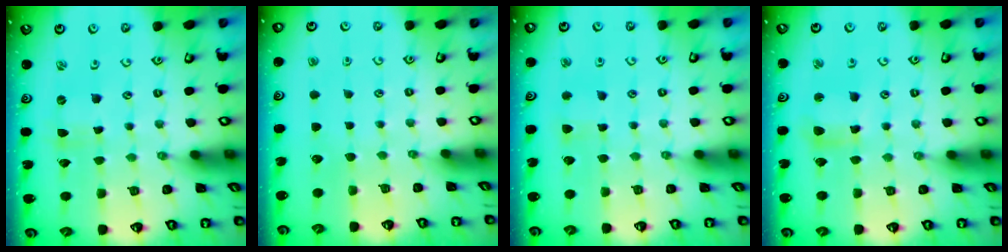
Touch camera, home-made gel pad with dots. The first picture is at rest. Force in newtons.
{"total": 0.0}
{"total": 2.9, "press": 2.9, "slide": 0.5}
{"total": 6.2, "press": 6.1, "slide": 0.8}